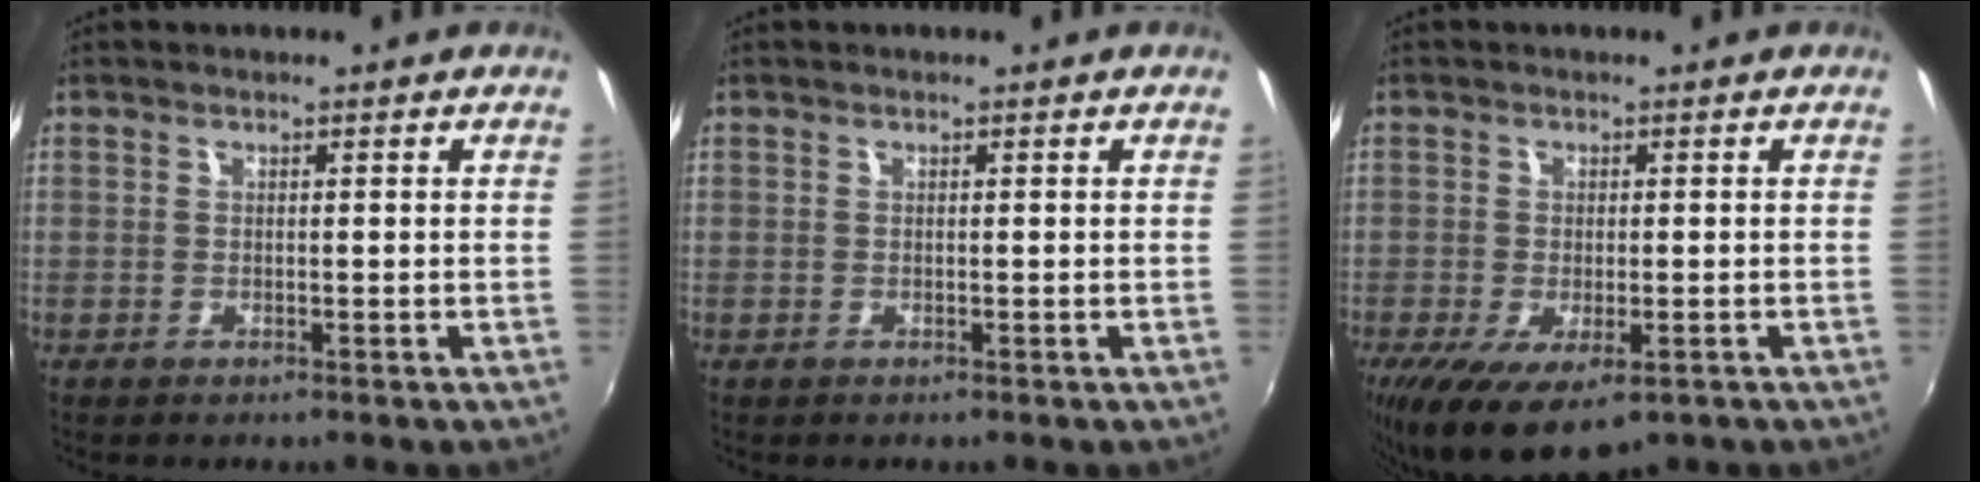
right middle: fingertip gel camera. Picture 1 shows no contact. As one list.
[{"total": 0.0}, {"total": 9.6, "force": [-5.3, 4.0, 7.0], "torque": [-0.140, -0.043, -0.078]}]